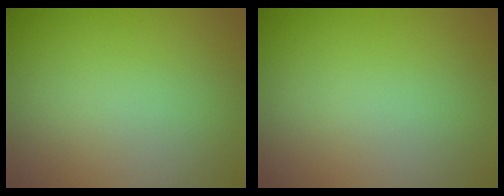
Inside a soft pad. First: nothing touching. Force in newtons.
{"total": 0.0}